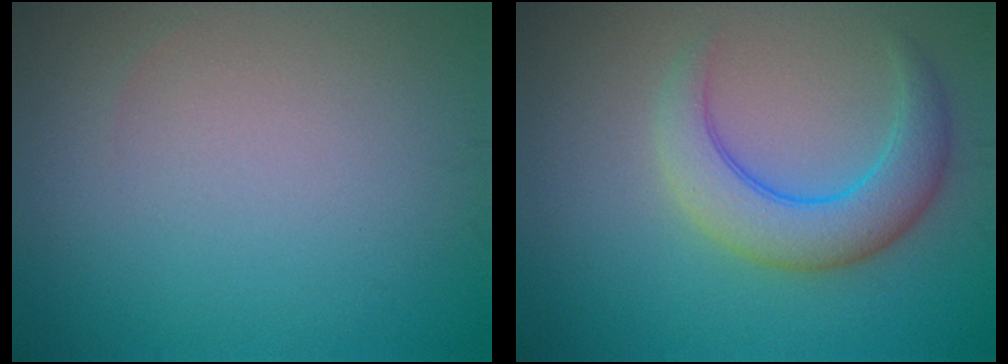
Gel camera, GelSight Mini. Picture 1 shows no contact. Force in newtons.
{"total": 4.4, "press": 4.4, "slide": 0.2}